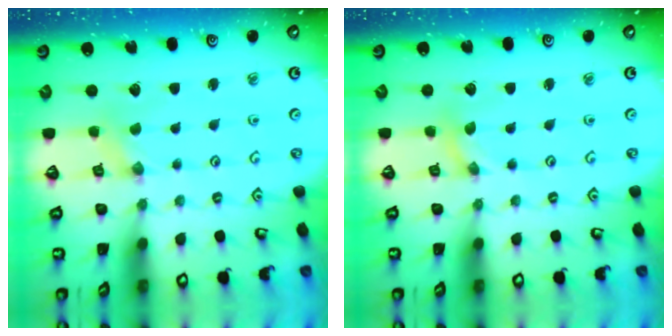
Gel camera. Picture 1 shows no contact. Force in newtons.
{"total": 0.0}